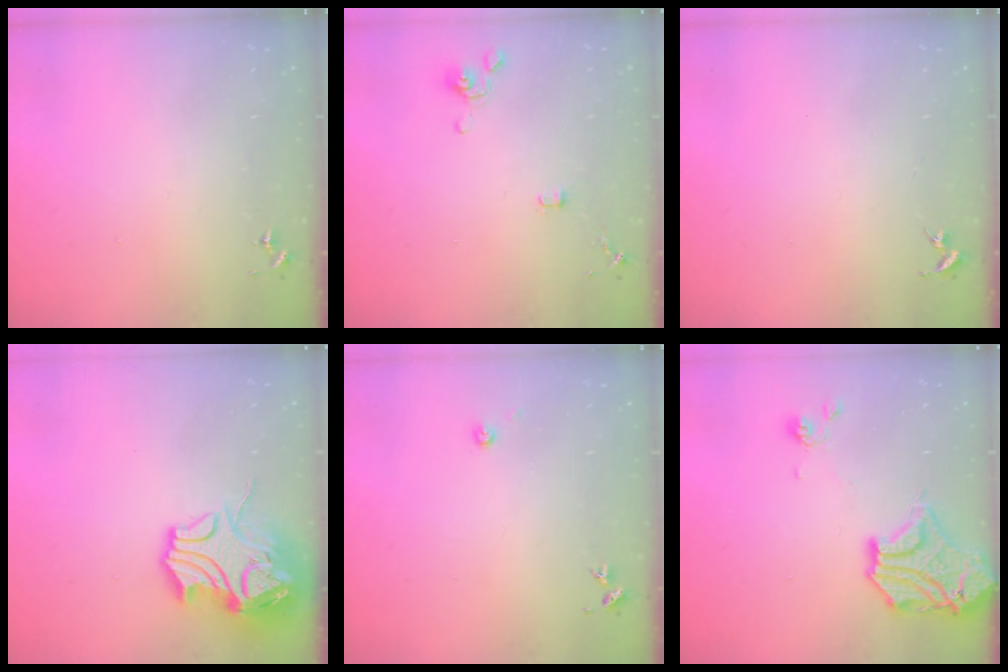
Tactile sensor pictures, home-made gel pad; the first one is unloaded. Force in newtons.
{"total": 4.6, "press": 4.6, "slide": 0.7}
{"total": 0.0}
{"total": 13.9, "press": 13.8, "slide": 2.1}
{"total": 3.2, "press": 3.2, "slide": 0.3}
{"total": 16.4, "press": 16.1, "slide": 3.1}